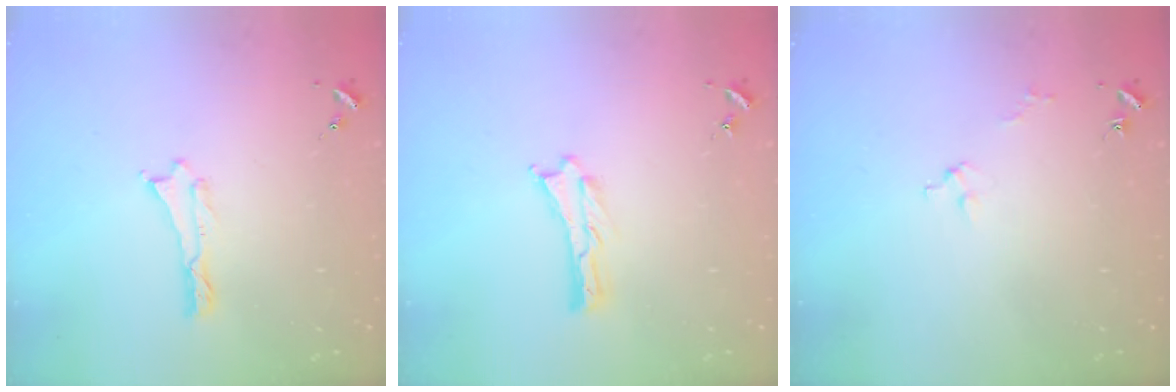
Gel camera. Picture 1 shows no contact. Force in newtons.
{"total": 0.0}
{"total": 2.0, "press": 2.0, "slide": 0.1}